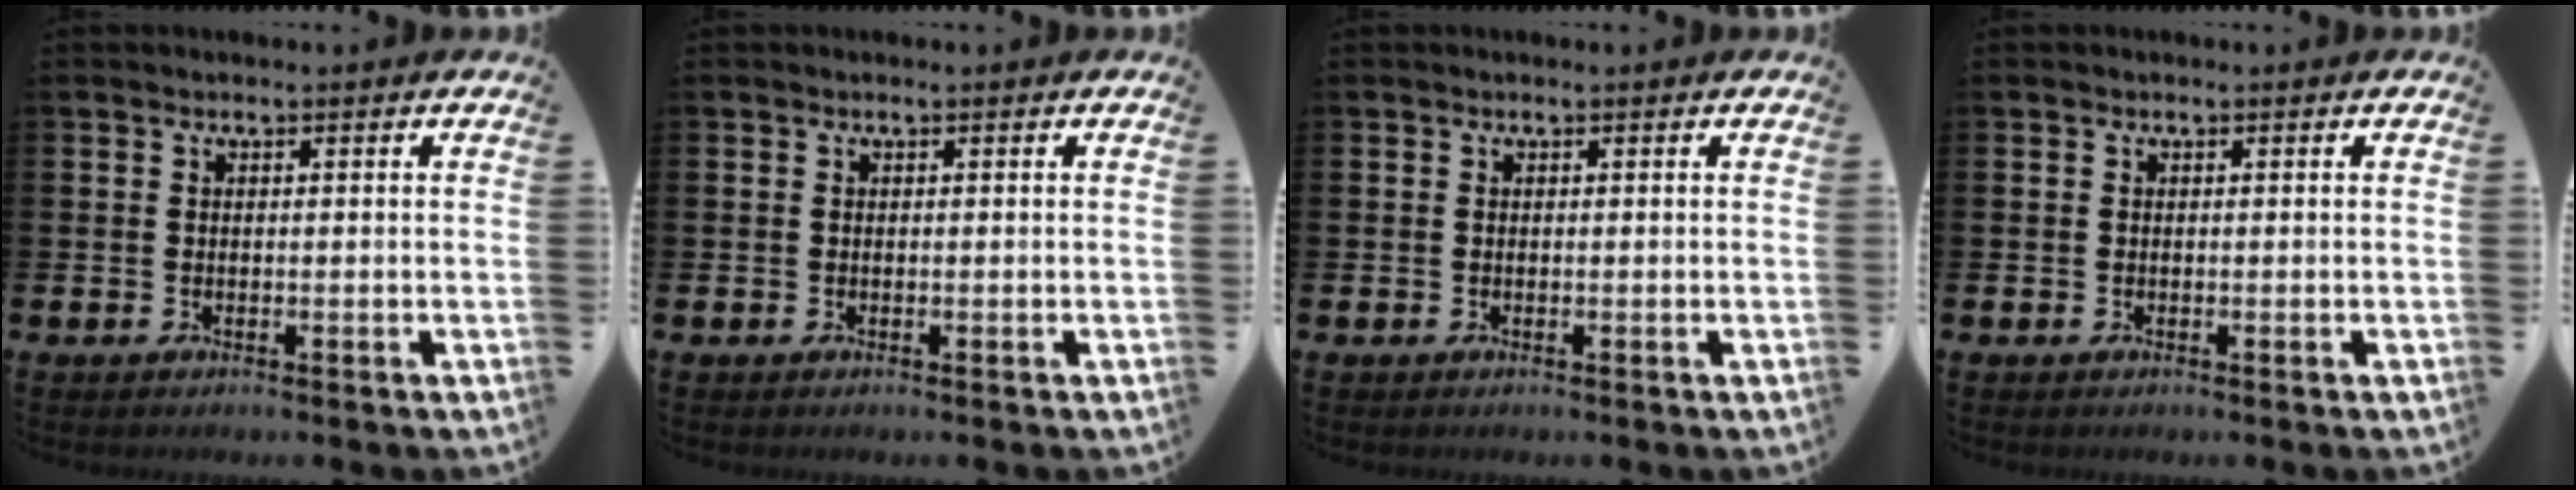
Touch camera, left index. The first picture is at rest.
{"total": 0.0}
{"total": 0.0}
{"total": 0.0}